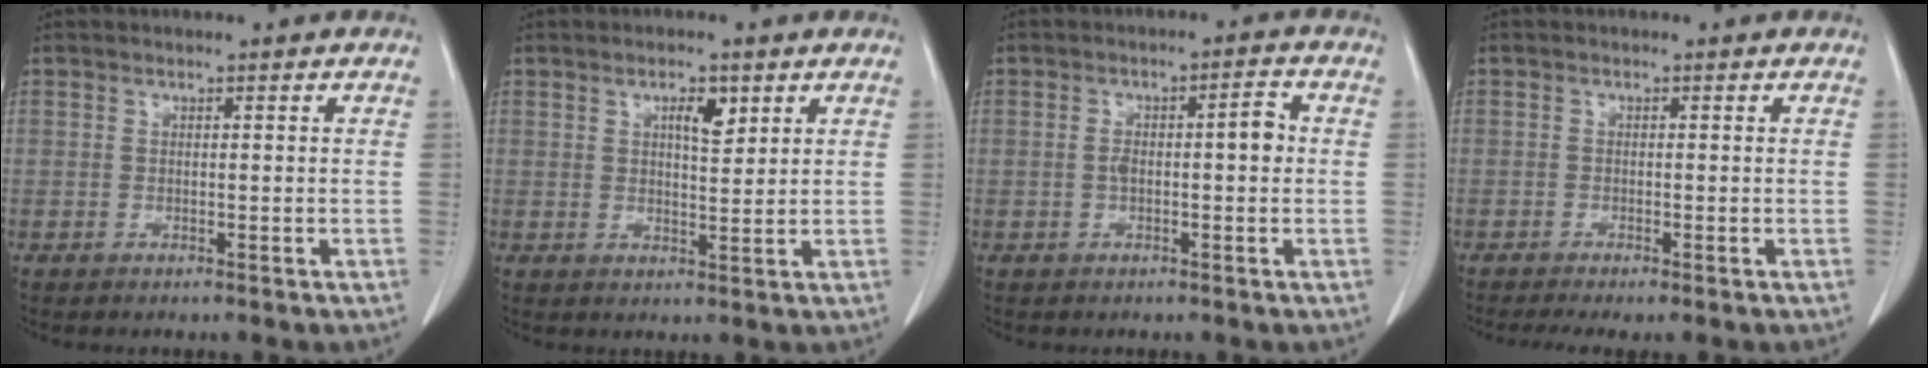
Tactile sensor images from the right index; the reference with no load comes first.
{"total": 3.7, "force": [1.8, 1.2, 3.0], "torque": [-0.049, -0.001, 0.030]}
{"total": 4.8, "force": [0.0, 1.3, 4.6], "torque": [-0.081, 0.022, 0.001]}
{"total": 3.5, "force": [-2.6, 0.4, 2.3], "torque": [-0.037, -0.009, -0.042]}